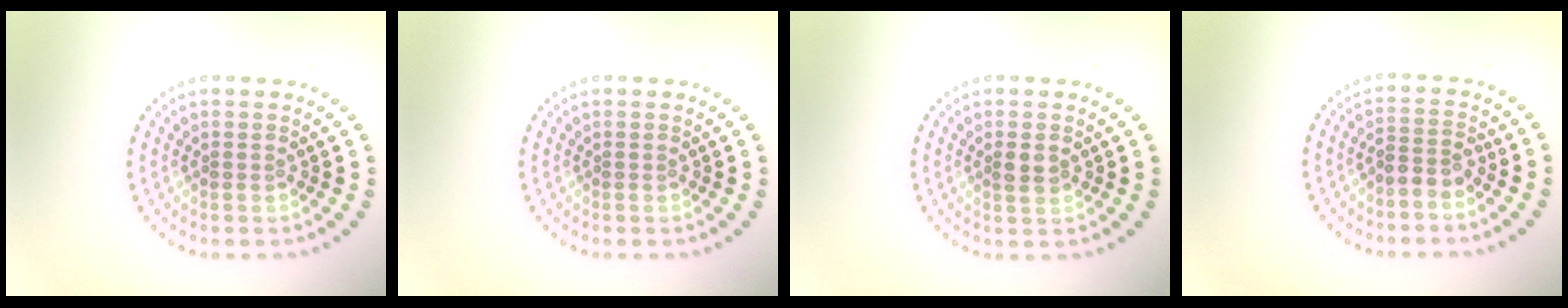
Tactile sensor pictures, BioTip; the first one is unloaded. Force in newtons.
{"total": 0.0}
{"total": 1.4, "press": 1.3, "slide": 0.3}
{"total": 2.0, "press": 1.7, "slide": 1.2}